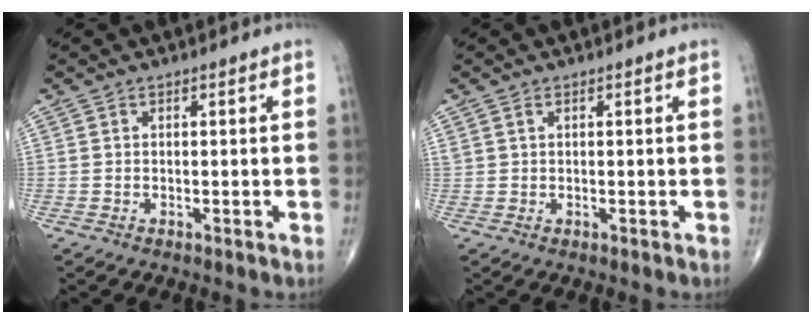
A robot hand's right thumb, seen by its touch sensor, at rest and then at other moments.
{"total": 0.6, "force": [0.3, 0.4, 0.4], "torque": [-0.007, 0.006, 0.006]}